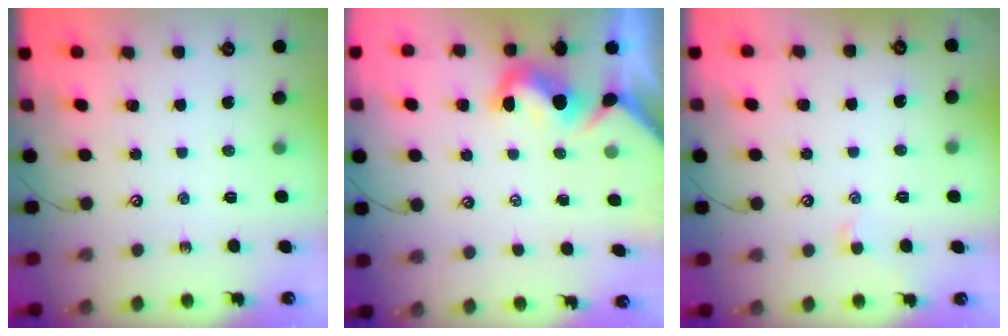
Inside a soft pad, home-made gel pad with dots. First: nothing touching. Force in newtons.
{"total": 1.7, "press": 1.6, "slide": 0.5}
{"total": 0.0}